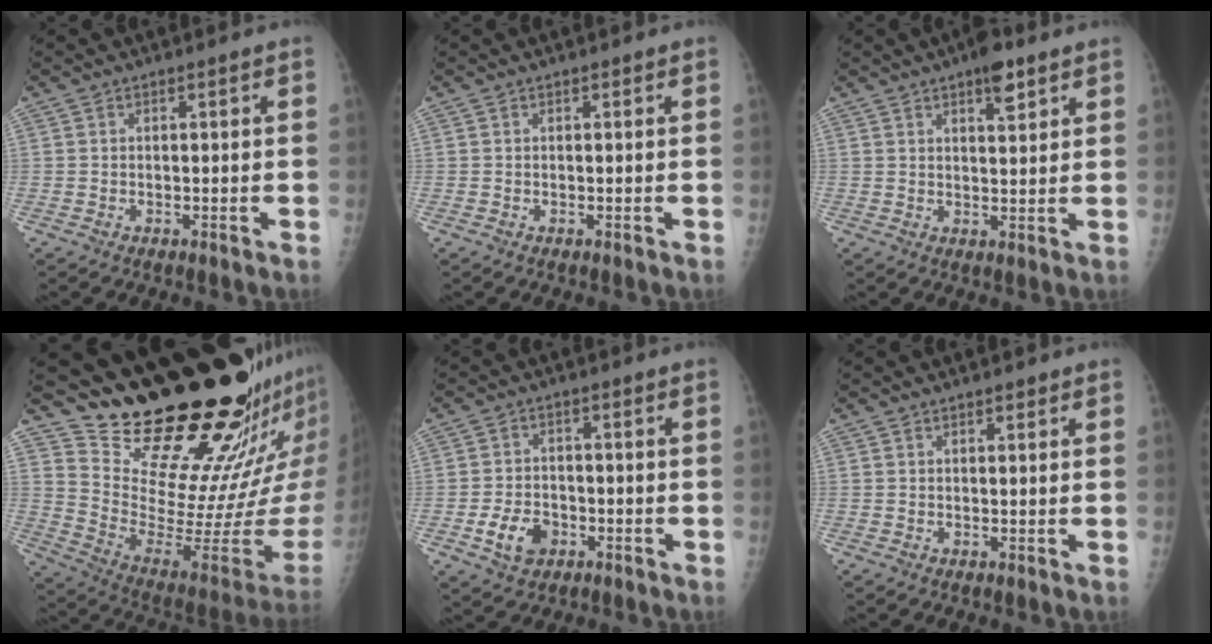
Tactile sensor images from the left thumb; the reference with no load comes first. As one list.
[{"total": 0.0}, {"total": 5.5, "force": [3.4, 1.9, 3.9], "torque": [-0.044, -0.015, 0.047]}, {"total": 25.6, "force": [20.9, 5.1, 13.9], "torque": [-0.168, -0.190, 0.321]}, {"total": 6.2, "force": [-2.5, 4.5, 3.4], "torque": [-0.049, 0.012, -0.040]}, {"total": 1.0, "force": [0.7, 0.5, 0.5], "torque": [-0.005, -0.002, 0.008]}]